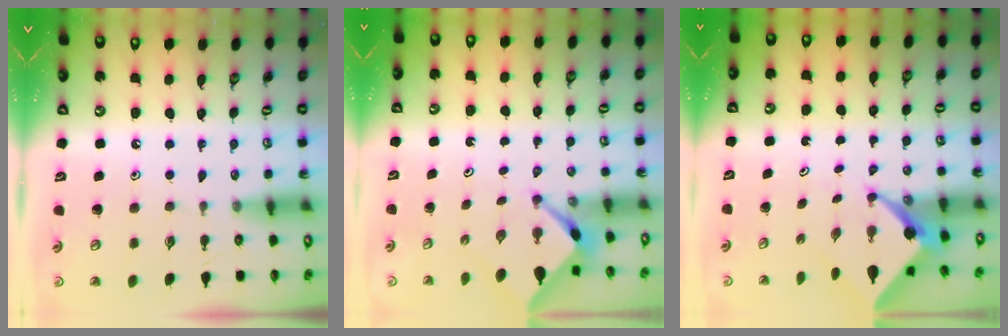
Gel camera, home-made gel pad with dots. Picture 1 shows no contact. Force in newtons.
{"total": 2.6, "press": 2.6, "slide": 0.3}
{"total": 4.5, "press": 4.4, "slide": 0.4}